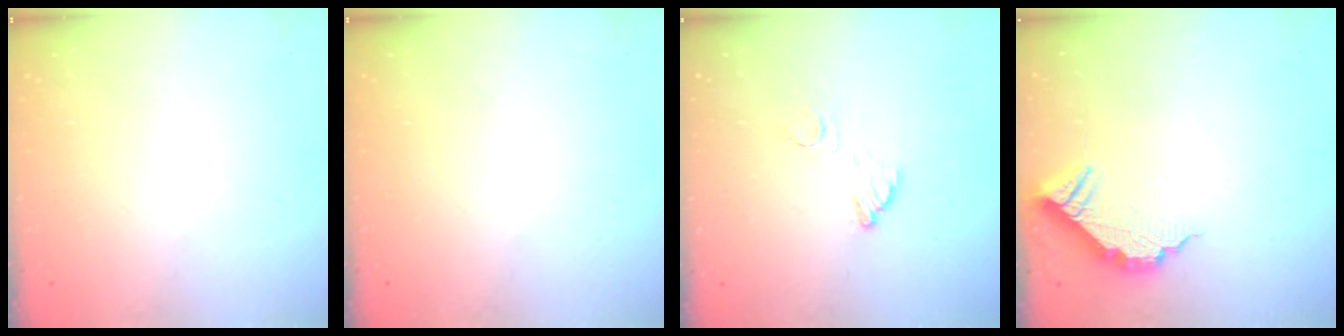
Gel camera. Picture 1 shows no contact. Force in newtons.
{"total": 0.0}
{"total": 3.5, "press": 3.4, "slide": 0.2}
{"total": 10.5, "press": 10.5, "slide": 0.9}